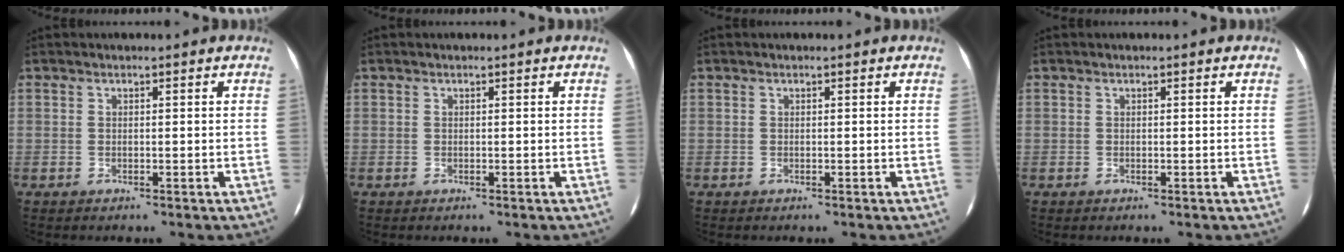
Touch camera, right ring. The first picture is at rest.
{"total": 0.0}
{"total": 0.0}
{"total": 0.0}